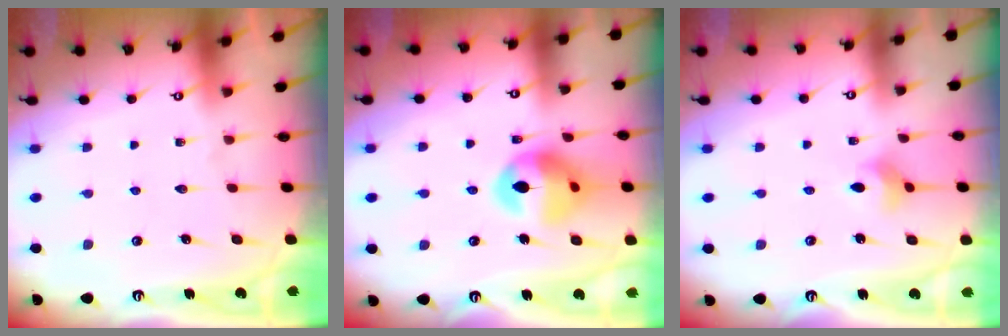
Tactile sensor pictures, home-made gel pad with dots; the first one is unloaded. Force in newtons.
{"total": 15.4, "press": 15.3, "slide": 2.0}
{"total": 4.3, "press": 4.3, "slide": 0.5}